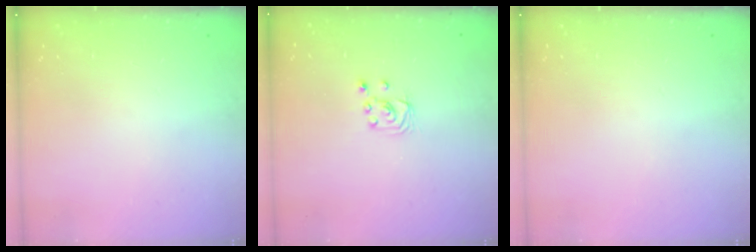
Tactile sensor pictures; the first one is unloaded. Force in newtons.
{"total": 3.0, "press": 3.0, "slide": 0.2}
{"total": 0.0}